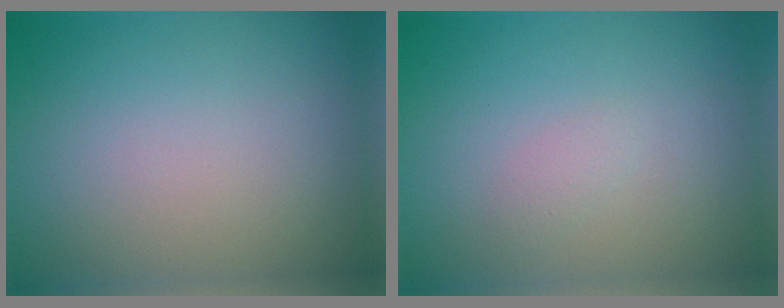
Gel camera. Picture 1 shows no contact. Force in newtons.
{"total": 0.8, "press": 0.8, "slide": 0.0}